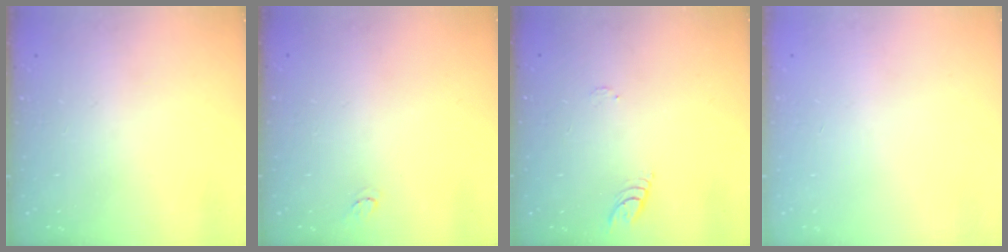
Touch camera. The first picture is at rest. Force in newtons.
{"total": 2.9, "press": 2.9, "slide": 0.3}
{"total": 5.8, "press": 5.7, "slide": 0.5}
{"total": 0.0}